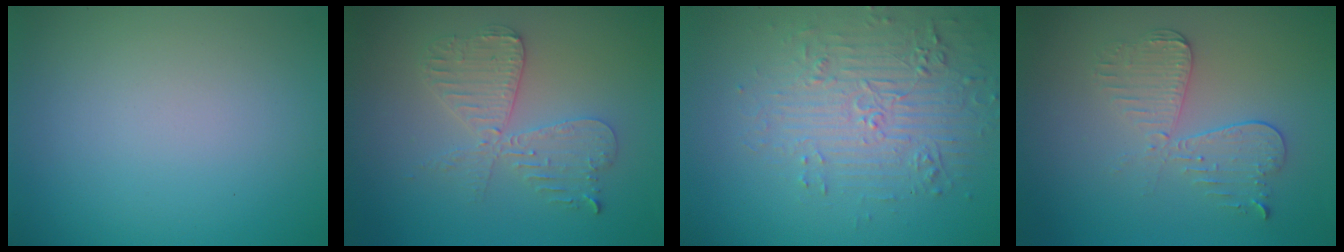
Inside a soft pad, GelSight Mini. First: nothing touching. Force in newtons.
{"total": 4.2, "press": 3.6, "slide": 2.2}
{"total": 4.2, "press": 3.8, "slide": 1.7}
{"total": 3.5, "press": 3.1, "slide": 1.7}